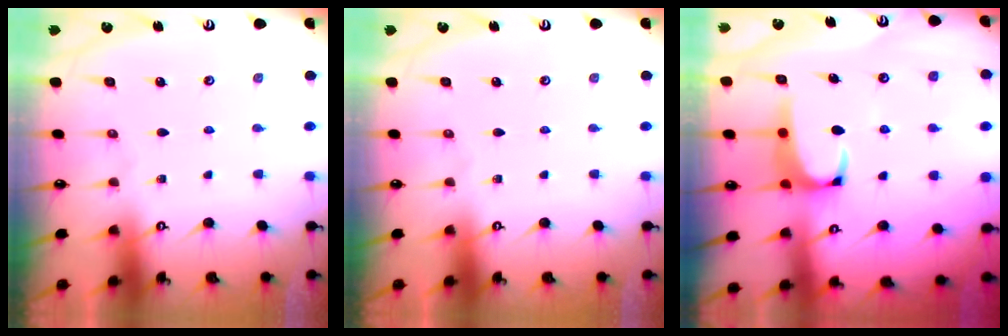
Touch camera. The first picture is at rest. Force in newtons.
{"total": 0.0}
{"total": 2.2, "press": 2.0, "slide": 0.9}